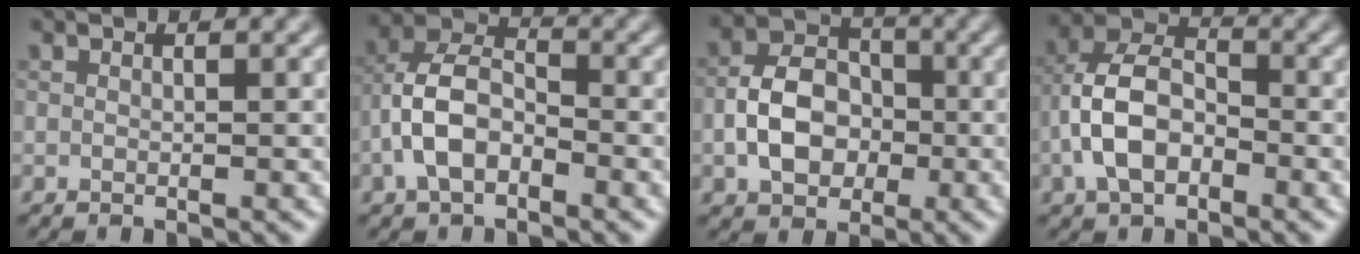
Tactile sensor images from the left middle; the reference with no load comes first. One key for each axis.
{"total": 5.4, "fx": -2.1, "fy": 3.0, "fz": 3.9, "tx": -0.075, "ty": 0.014, "tz": -0.044}
{"total": 5.5, "fx": -1.3, "fy": 4.0, "fz": 3.6, "tx": -0.059, "ty": 0.005, "tz": -0.024}
{"total": 6.0, "fx": -2.0, "fy": 3.5, "fz": 4.4, "tx": -0.088, "ty": 0.013, "tz": -0.042}